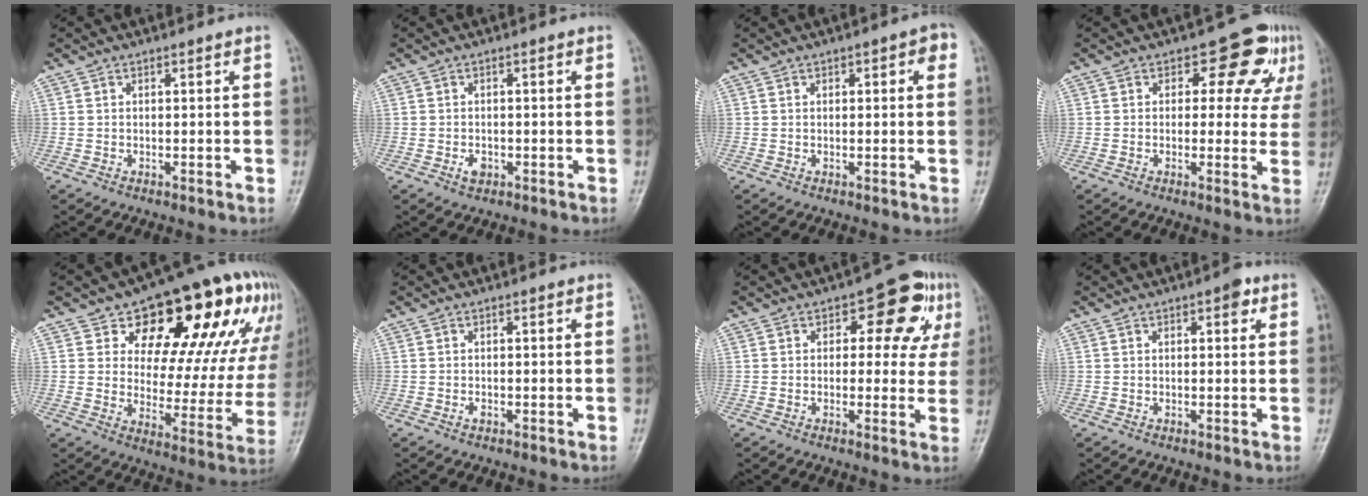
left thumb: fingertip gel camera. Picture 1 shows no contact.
{"total": 2.0, "force": [-0.9, 1.4, 1.1], "torque": [-0.014, 0.003, -0.016]}
{"total": 3.4, "force": [1.1, 1.5, 2.8], "torque": [-0.024, 0.007, 0.008]}
{"total": 8.7, "force": [3.4, 5.7, 5.7], "torque": [-0.014, -0.003, 0.031]}
{"total": 25.4, "force": [12.9, 12.5, 17.9], "torque": [-0.189, -0.015, 0.188]}
{"total": 0.7, "force": [-0.4, 0.4, 0.4], "torque": [-0.004, 0.003, -0.008]}
{"total": 10.1, "force": [3.2, 6.0, 7.5], "torque": [-0.037, 0.010, 0.031]}
{"total": 3.9, "force": [1.9, 1.9, 2.9], "torque": [-0.019, -0.001, 0.014]}